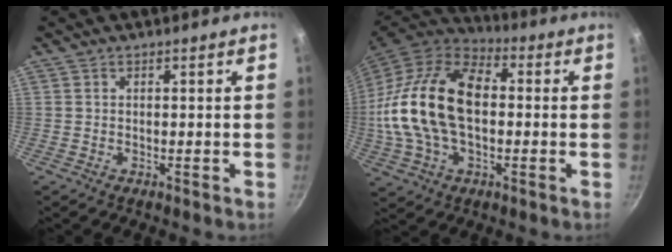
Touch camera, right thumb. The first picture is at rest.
{"total": 23.4, "force": [0.2, 14.4, 18.5], "torque": [-0.349, 0.031, -0.004]}